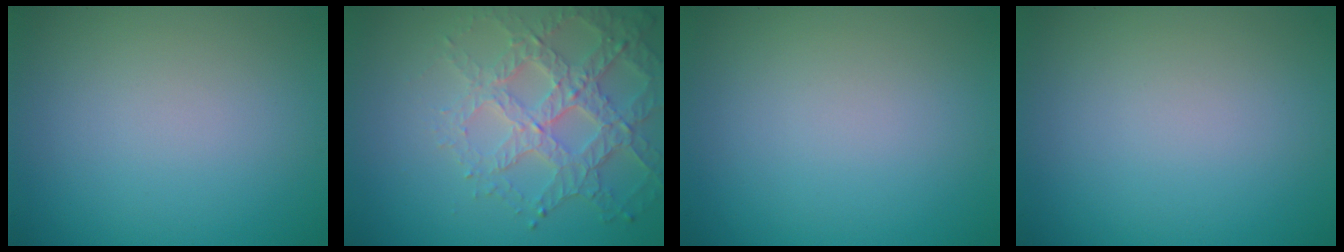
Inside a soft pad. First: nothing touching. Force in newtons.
{"total": 5.1, "press": 4.3, "slide": 2.7}
{"total": 0.0}
{"total": 0.0}